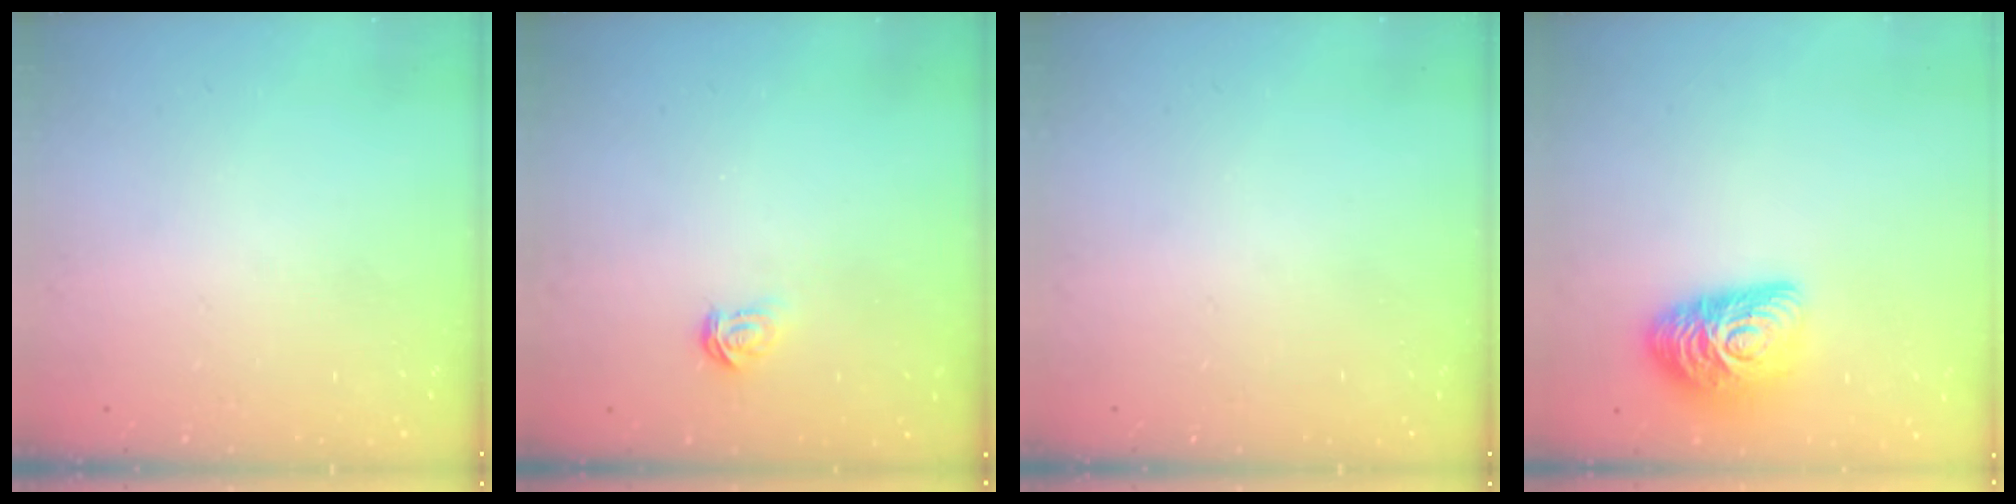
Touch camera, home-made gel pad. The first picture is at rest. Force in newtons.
{"total": 2.4, "press": 2.4, "slide": 0.2}
{"total": 0.0}
{"total": 13.8, "press": 13.8, "slide": 0.4}